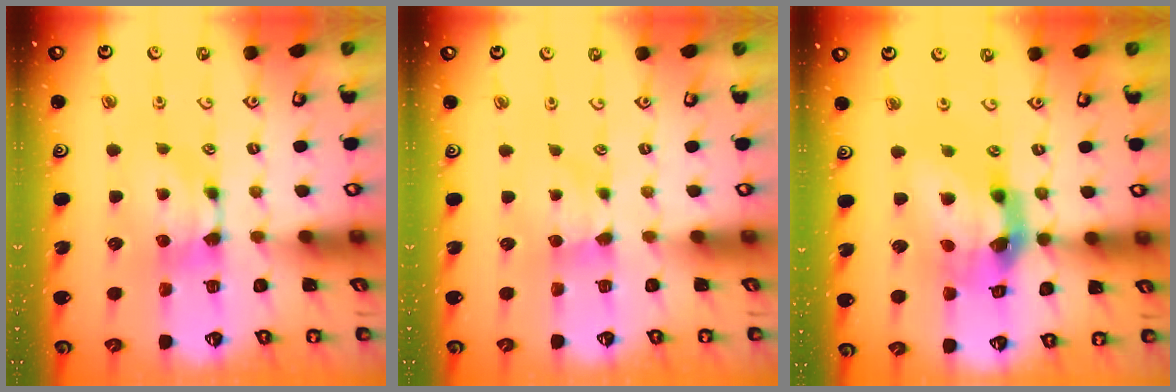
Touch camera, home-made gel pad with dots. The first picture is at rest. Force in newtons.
{"total": 1.8, "press": 1.7, "slide": 0.5}
{"total": 9.2, "press": 8.7, "slide": 2.9}